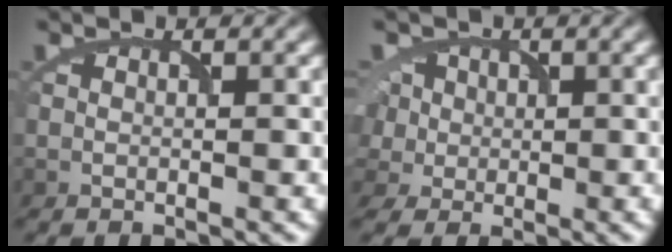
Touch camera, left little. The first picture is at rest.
{"total": 5.6, "force": [0.6, 4.8, 2.8], "torque": [-0.068, 0.029, 0.003]}